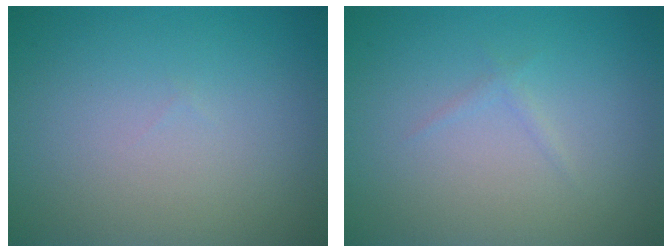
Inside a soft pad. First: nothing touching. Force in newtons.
{"total": 0.6, "press": 0.6, "slide": 0.0}